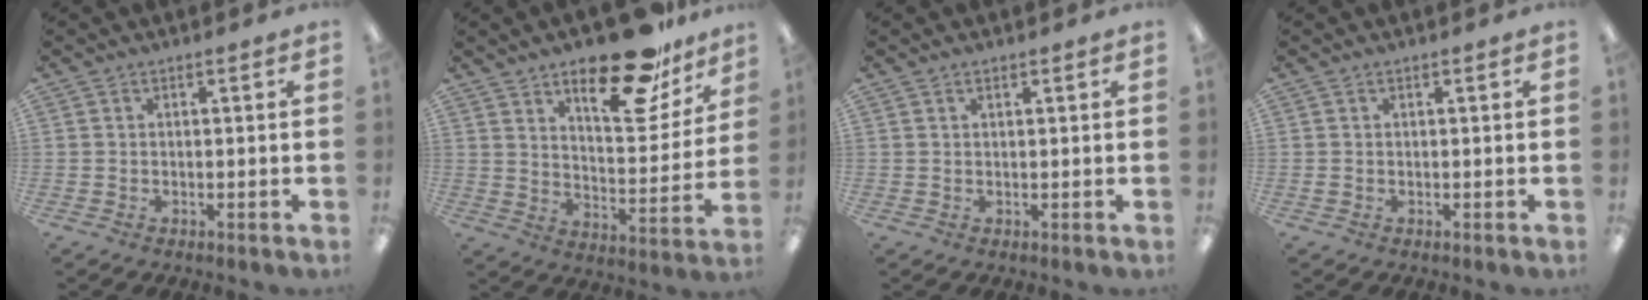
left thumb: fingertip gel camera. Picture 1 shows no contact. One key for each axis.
{"total": 22.0, "fx": 15.8, "fy": 8.3, "fz": 12.9, "tx": -0.176, "ty": -0.097, "tz": 0.259}
{"total": 1.1, "fx": 0.7, "fy": 0.4, "fz": 0.7, "tx": -0.015, "ty": 0.002, "tz": 0.013}
{"total": 0.6, "fx": 0.1, "fy": 0.4, "fz": 0.4, "tx": -0.008, "ty": 0.005, "tz": 0.000}